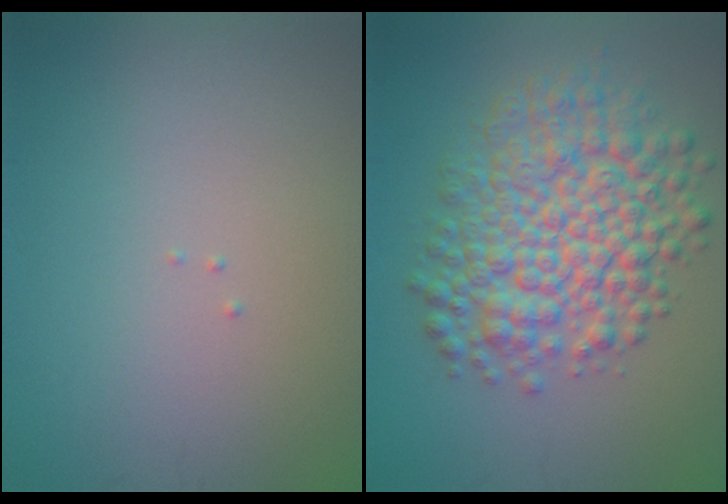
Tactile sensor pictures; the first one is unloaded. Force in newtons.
{"total": 8.2, "press": 8.2, "slide": 0.1}